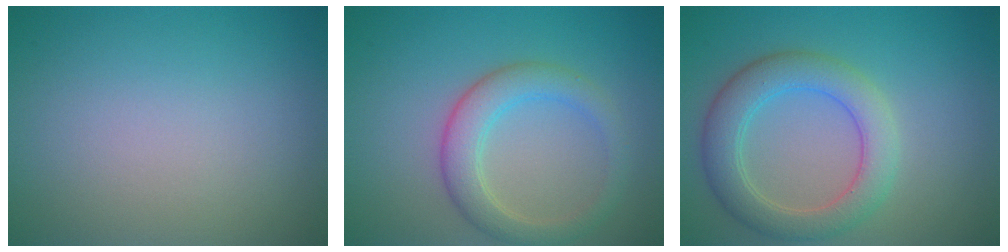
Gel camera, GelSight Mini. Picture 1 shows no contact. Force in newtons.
{"total": 3.8, "press": 3.8, "slide": 0.2}
{"total": 4.9, "press": 4.9, "slide": 0.3}